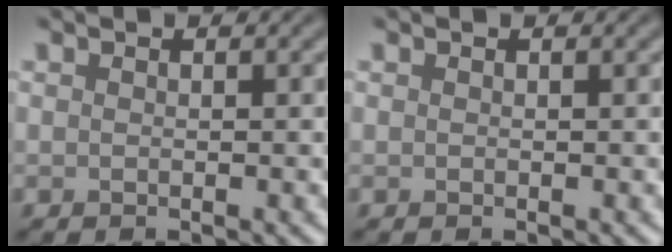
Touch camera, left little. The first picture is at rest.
{"total": 0.0}